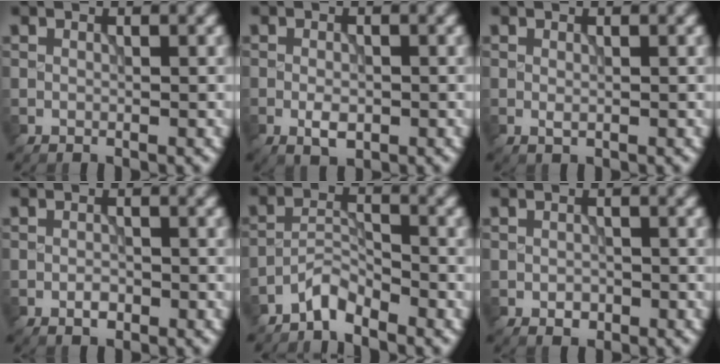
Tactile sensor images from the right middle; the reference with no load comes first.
{"total": 2.0, "force": [-0.7, 1.1, 1.6], "torque": [-0.027, -0.001, -0.012]}
{"total": 0.6, "force": [0.0, 0.2, 0.5], "torque": [-0.011, -0.002, 0.000]}
{"total": 1.2, "force": [-0.6, 0.6, 0.8], "torque": [-0.013, 0.001, -0.012]}
{"total": 2.5, "force": [-2.3, 0.5, 0.7], "torque": [-0.013, 0.011, -0.050]}
{"total": 1.1, "force": [-0.5, 0.8, 0.6], "torque": [-0.010, -0.002, -0.010]}